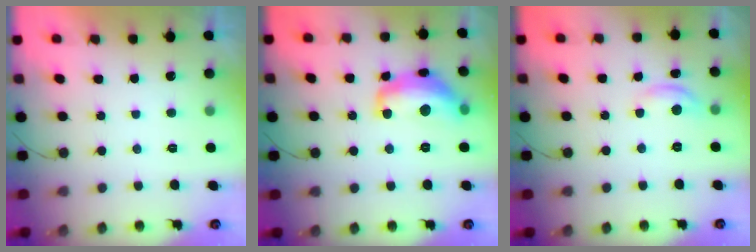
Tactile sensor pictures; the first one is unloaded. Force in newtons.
{"total": 14.0, "press": 13.9, "slide": 1.2}
{"total": 6.2, "press": 6.2, "slide": 0.3}